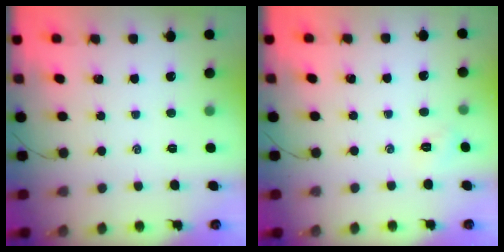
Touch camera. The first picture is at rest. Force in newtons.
{"total": 2.5, "press": 2.4, "slide": 0.7}